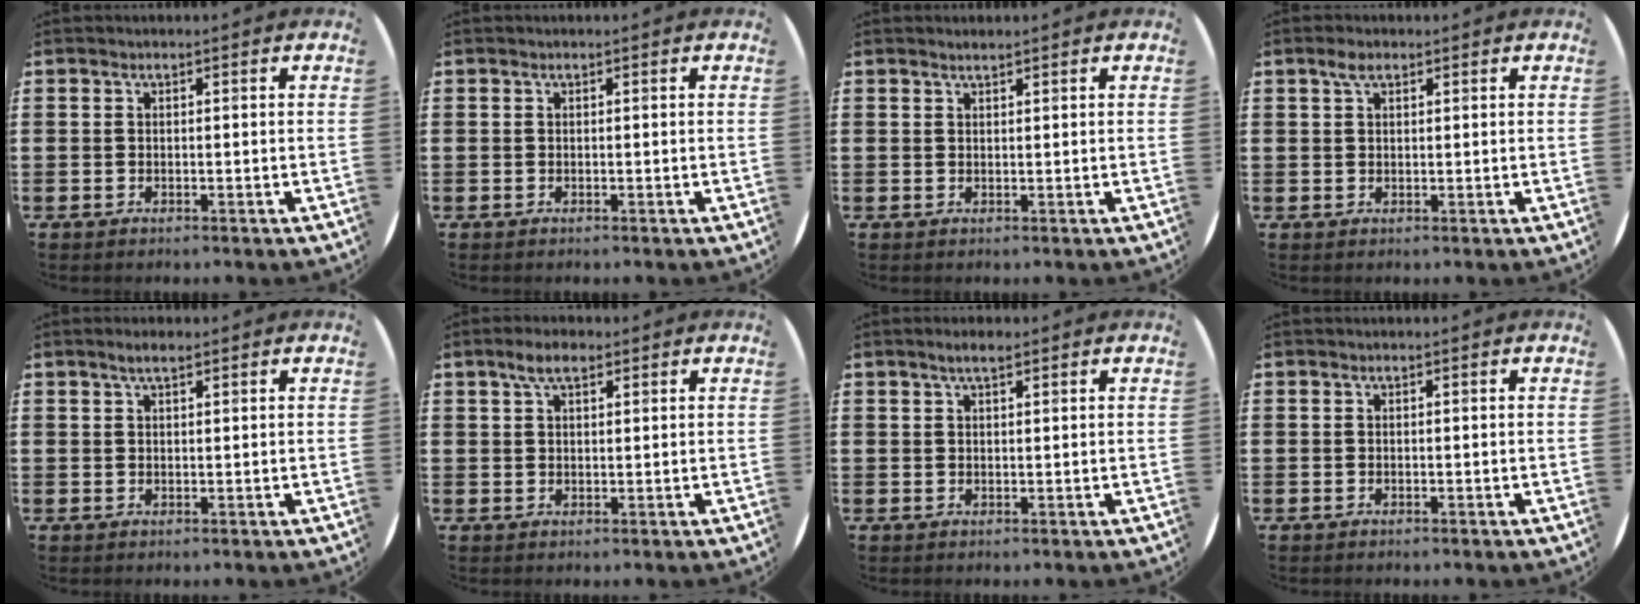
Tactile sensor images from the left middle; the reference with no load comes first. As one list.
[{"total": 0.0}, {"total": 0.8, "force": [0.7, 0.0, 0.1], "torque": [-0.003, -0.001, 0.015]}, {"total": 2.3, "force": [1.5, 1.1, 1.4], "torque": [-0.022, 0.004, 0.025]}, {"total": 1.8, "force": [1.4, 0.5, 1.0], "torque": [-0.022, 0.004, 0.025]}, {"total": 3.6, "force": [2.5, 1.6, 2.0], "torque": [-0.029, 0.001, 0.042]}, {"total": 2.1, "force": [1.6, 0.6, 1.3], "torque": [-0.021, 0.002, 0.026]}, {"total": 0.0}]